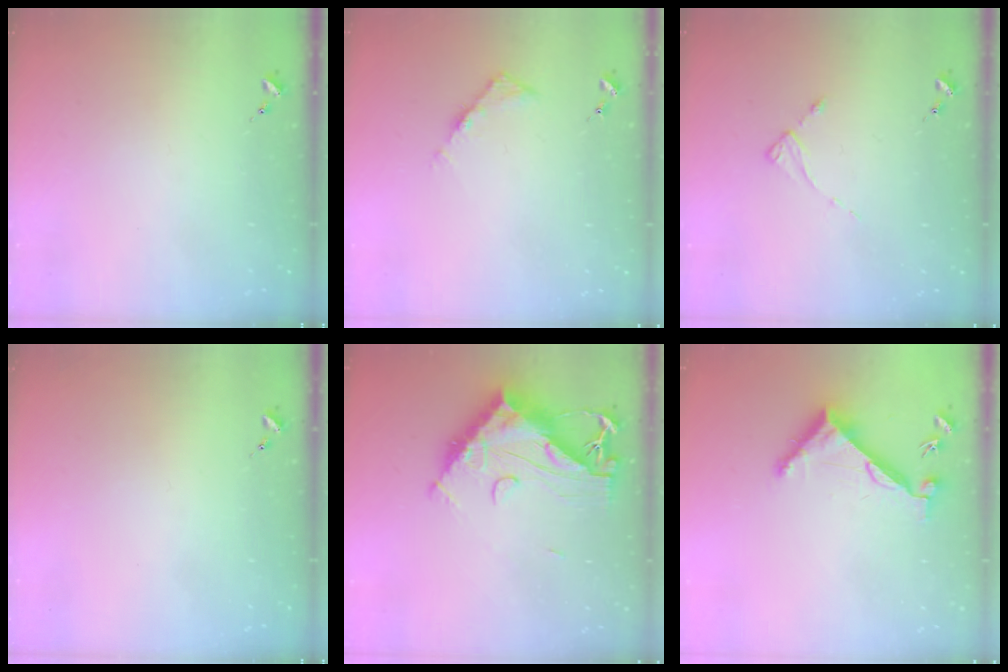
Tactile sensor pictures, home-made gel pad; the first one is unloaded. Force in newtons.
{"total": 4.5, "press": 4.5, "slide": 0.4}
{"total": 2.1, "press": 2.0, "slide": 0.4}
{"total": 0.0}
{"total": 17.4, "press": 17.3, "slide": 1.6}
{"total": 6.9, "press": 6.9, "slide": 0.3}